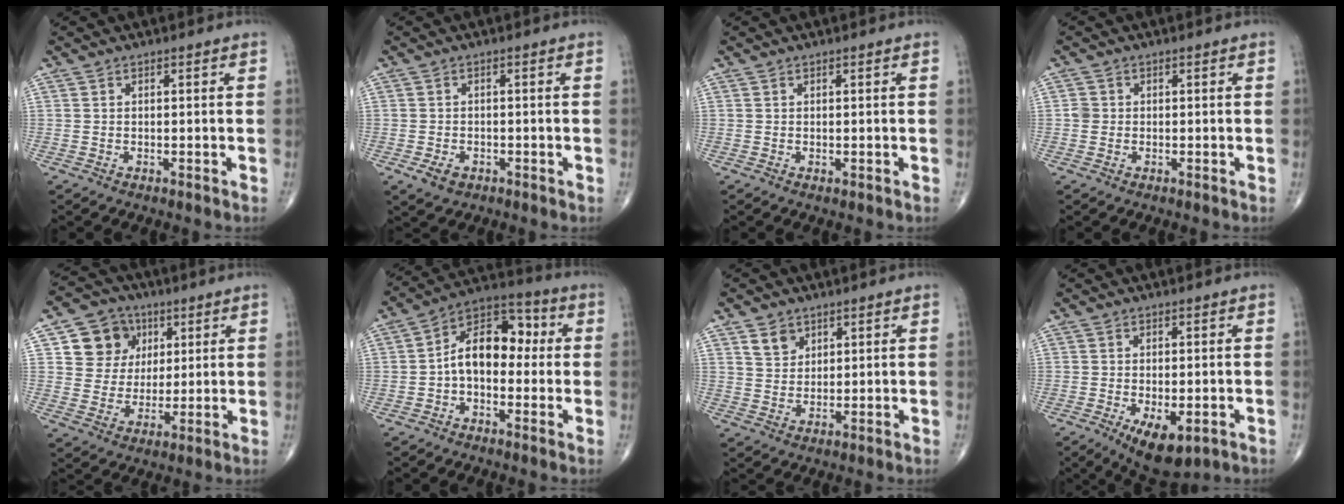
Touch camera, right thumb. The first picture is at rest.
{"total": 3.2, "force": [-1.5, 2.2, 1.7], "torque": [-0.029, 0.001, -0.021]}
{"total": 0.0}
{"total": 1.6, "force": [-0.1, 1.5, 0.4], "torque": [0.000, 0.004, -0.002]}
{"total": 10.9, "force": [3.9, 9.6, 3.4], "torque": [-0.015, -0.006, 0.067]}
{"total": 12.4, "force": [-0.2, 7.9, 9.5], "torque": [-0.125, 0.044, -0.019]}
{"total": 4.2, "force": [2.4, 3.1, 1.5], "torque": [-0.010, -0.019, 0.048]}
{"total": 8.6, "force": [-3.5, 4.0, 6.7], "torque": [-0.103, -0.008, -0.047]}